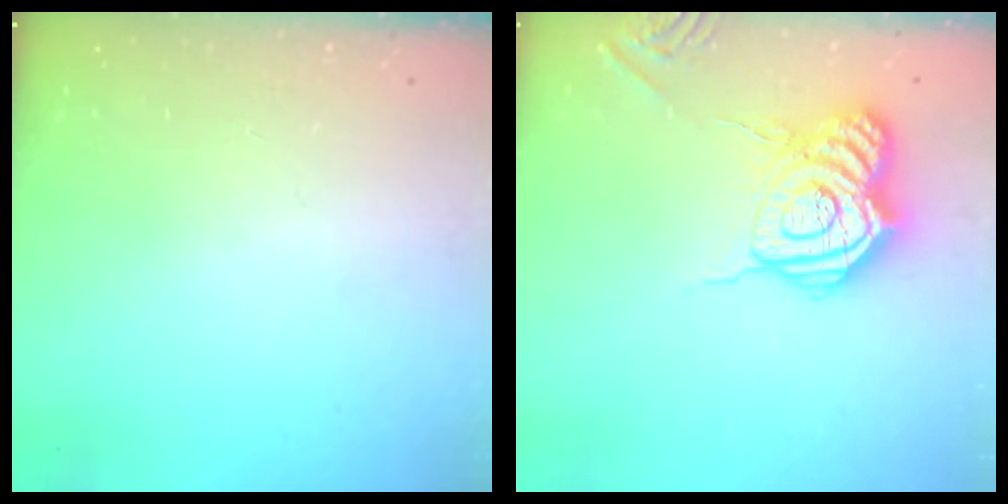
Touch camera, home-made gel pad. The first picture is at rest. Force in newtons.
{"total": 13.7, "press": 13.7, "slide": 0.8}